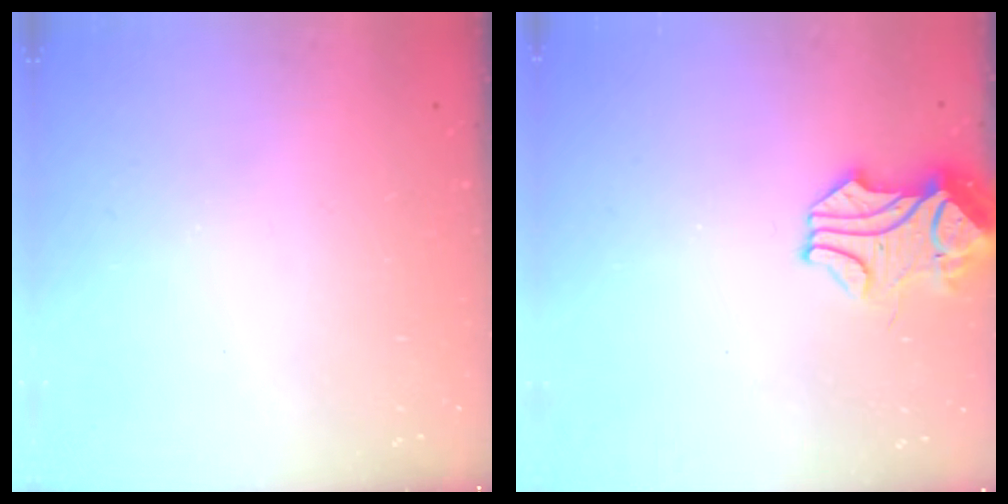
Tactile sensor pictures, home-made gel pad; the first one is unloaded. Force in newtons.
{"total": 0.0}